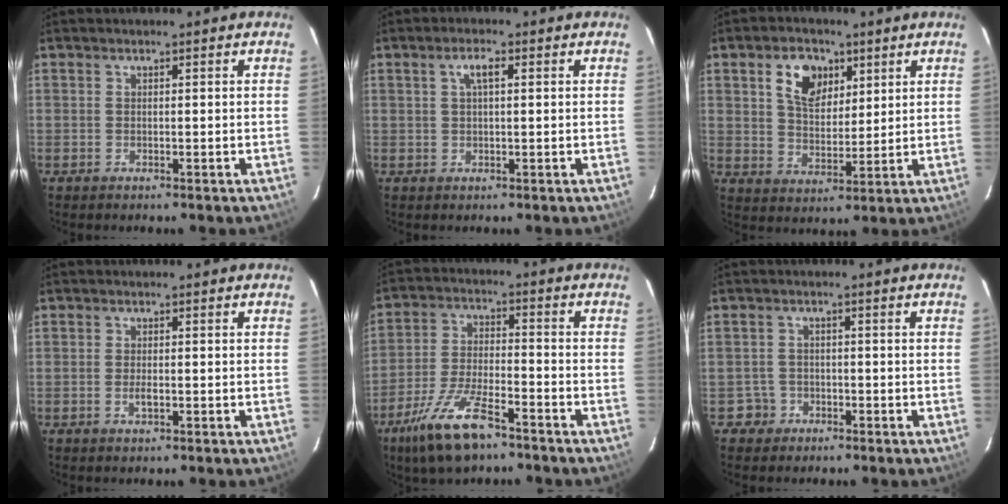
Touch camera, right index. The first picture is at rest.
{"total": 2.7, "force": [0.8, 0.8, 2.5], "torque": [-0.050, 0.009, 0.017]}
{"total": 8.5, "force": [3.9, 5.5, 5.3], "torque": [-0.095, 0.015, 0.072]}
{"total": 1.6, "force": [-0.5, 0.6, 1.4], "torque": [-0.029, -0.001, -0.008]}
{"total": 12.6, "force": [-8.4, 3.9, 8.5], "torque": [-0.183, -0.017, -0.157]}
{"total": 2.9, "force": [-1.4, 2.5, -0.3], "torque": [0.004, 0.017, -0.024]}